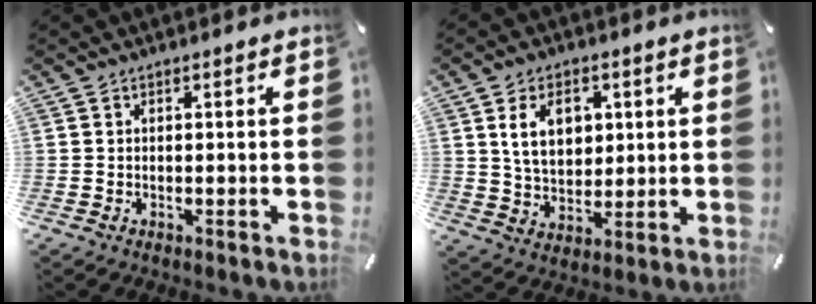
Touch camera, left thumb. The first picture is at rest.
{"total": 9.4, "force": [3.1, 6.8, 5.8], "torque": [-0.107, 0.002, 0.051]}